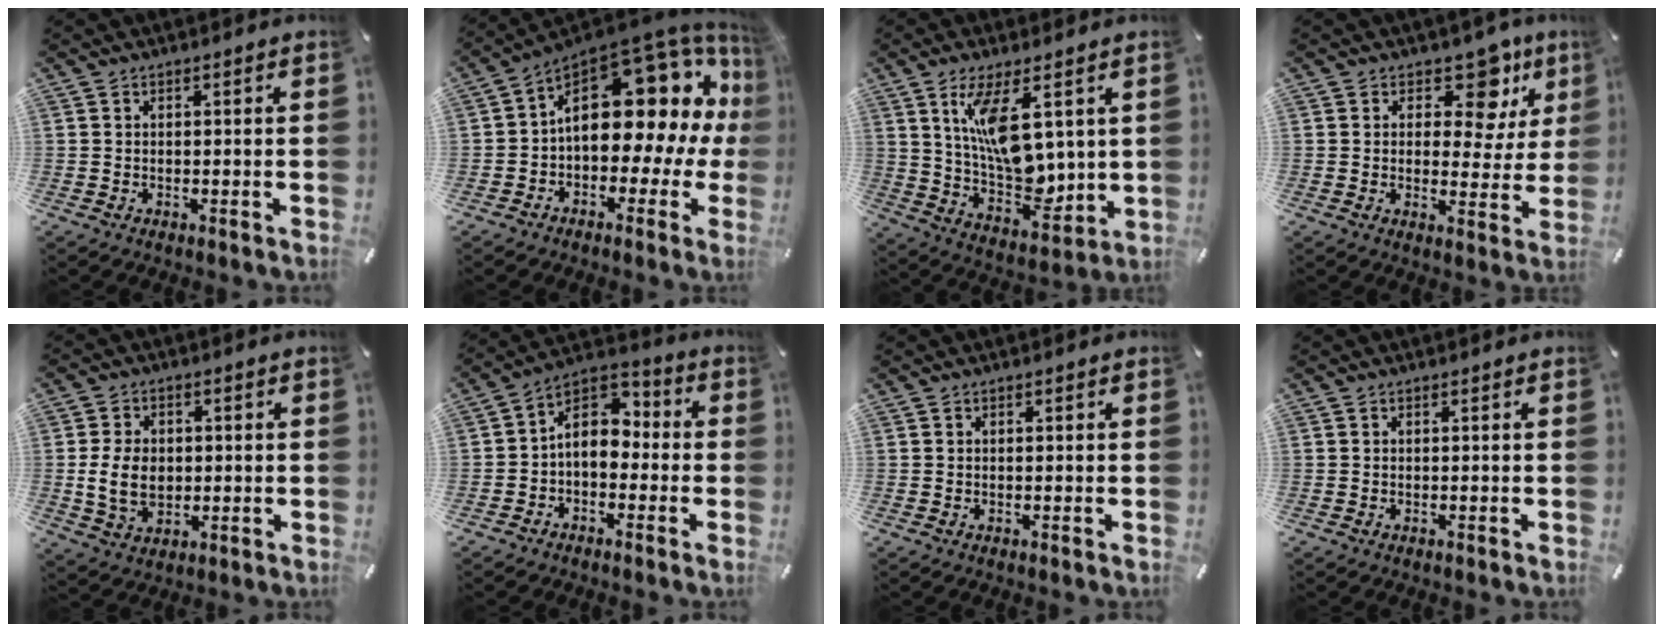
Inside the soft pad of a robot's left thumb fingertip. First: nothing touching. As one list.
[{"total": 19.5, "force": [6.2, 11.4, 14.6], "torque": [-0.198, -0.062, 0.102]}, {"total": 13.7, "force": [5.4, 6.7, 10.6], "torque": [-0.187, -0.035, 0.097]}, {"total": 10.6, "force": [6.5, 5.8, 6.1], "torque": [-0.071, -0.046, 0.107]}, {"total": 9.1, "force": [-0.3, 7.0, 5.9], "torque": [-0.118, 0.003, -0.006]}, {"total": 7.8, "force": [-0.8, 6.1, 4.8], "torque": [-0.094, 0.008, -0.020]}, {"total": 0.0}, {"total": 0.0}]